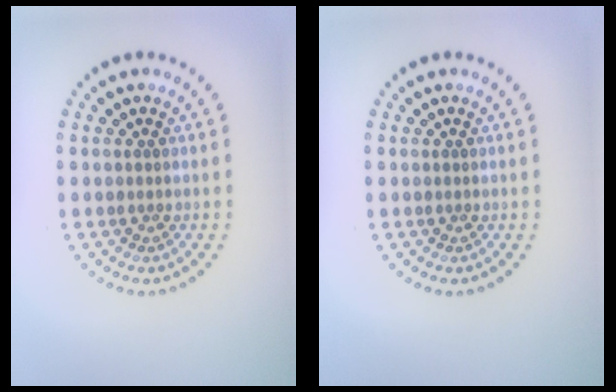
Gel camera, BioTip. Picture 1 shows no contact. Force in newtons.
{"total": 0.0}